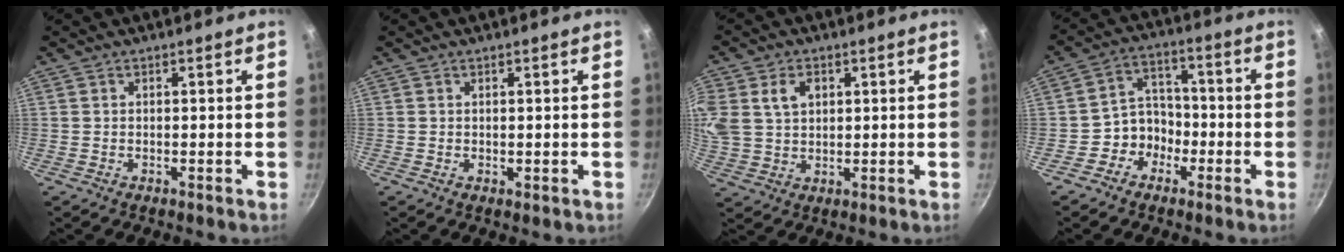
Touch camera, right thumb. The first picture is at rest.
{"total": 0.6, "force": [0.1, 0.3, 0.5], "torque": [-0.006, -0.003, 0.000]}
{"total": 14.7, "force": [4.4, 11.3, 8.3], "torque": [-0.196, 0.023, 0.089]}
{"total": 6.8, "force": [-3.1, 5.7, 2.0], "torque": [0.014, 0.048, -0.059]}